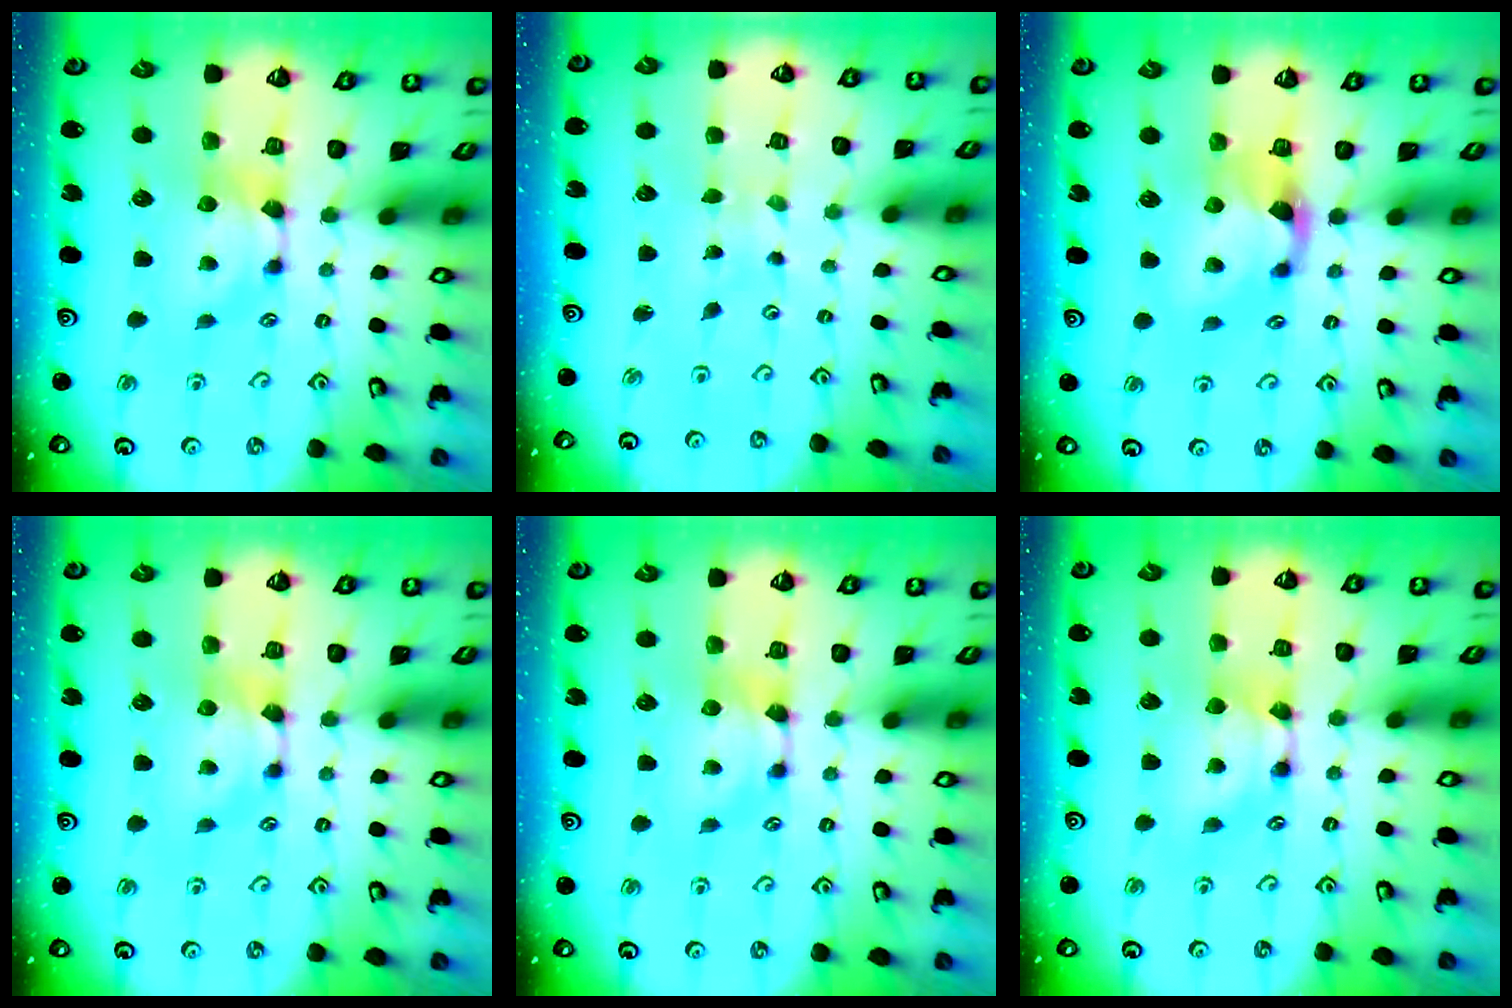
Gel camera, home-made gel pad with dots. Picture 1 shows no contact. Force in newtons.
{"total": 6.0, "press": 6.0, "slide": 0.3}
{"total": 1.6, "press": 1.2, "slide": 1.1}
{"total": 0.0}
{"total": 0.0}
{"total": 1.5, "press": 1.5, "slide": 0.1}